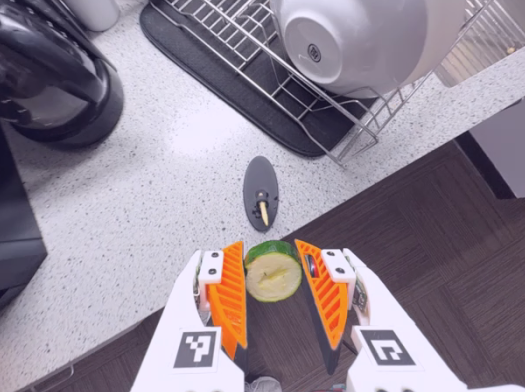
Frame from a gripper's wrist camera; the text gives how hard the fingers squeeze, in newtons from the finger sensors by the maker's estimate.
{"total": 9.2, "left": 9.3, "right": 9.2}